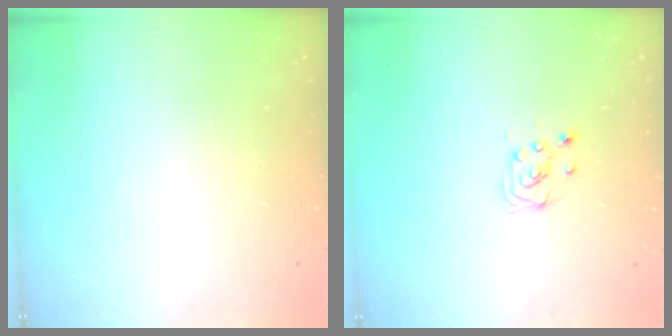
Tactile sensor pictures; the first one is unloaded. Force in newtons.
{"total": 3.4, "press": 3.4, "slide": 0.4}